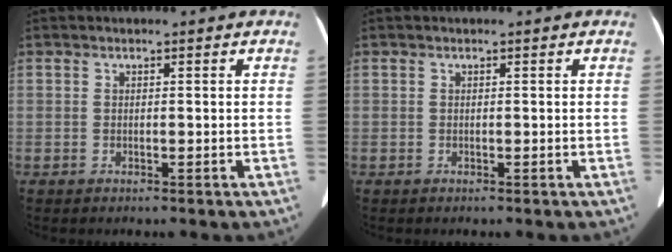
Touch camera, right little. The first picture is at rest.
{"total": 0.0}